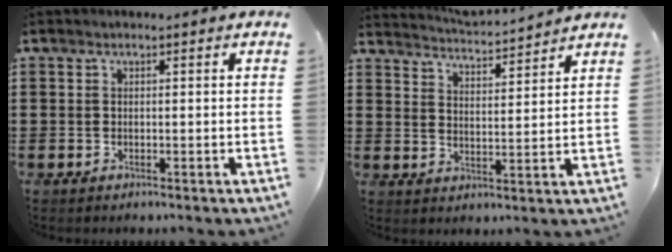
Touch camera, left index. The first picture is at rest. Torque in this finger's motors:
{"motor_torque": [2.14, 0.00, 0.02, 0.06]}